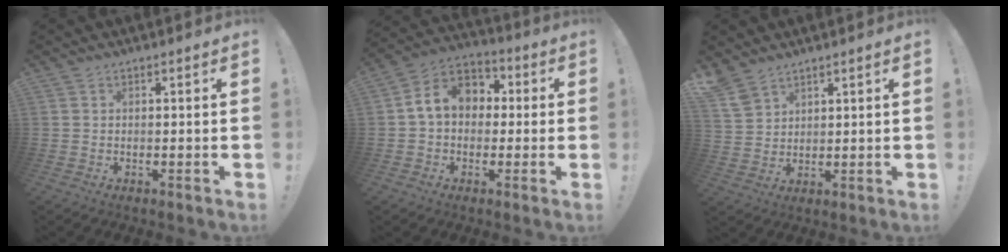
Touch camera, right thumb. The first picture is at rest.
{"total": 10.9, "force": [1.6, 8.3, 6.9], "torque": [-0.109, 0.018, 0.037]}
{"total": 6.2, "force": [5.0, 3.1, 2.1], "torque": [-0.046, -0.027, 0.100]}